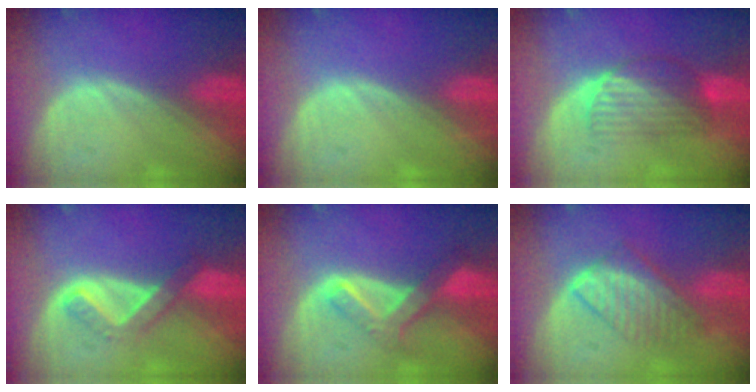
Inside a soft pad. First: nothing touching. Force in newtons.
{"total": 0.0}
{"total": 6.5, "press": 5.9, "slide": 2.6}
{"total": 5.2, "press": 4.6, "slide": 2.6}
{"total": 6.8, "press": 5.8, "slide": 3.5}
{"total": 6.7, "press": 6.4, "slide": 1.8}